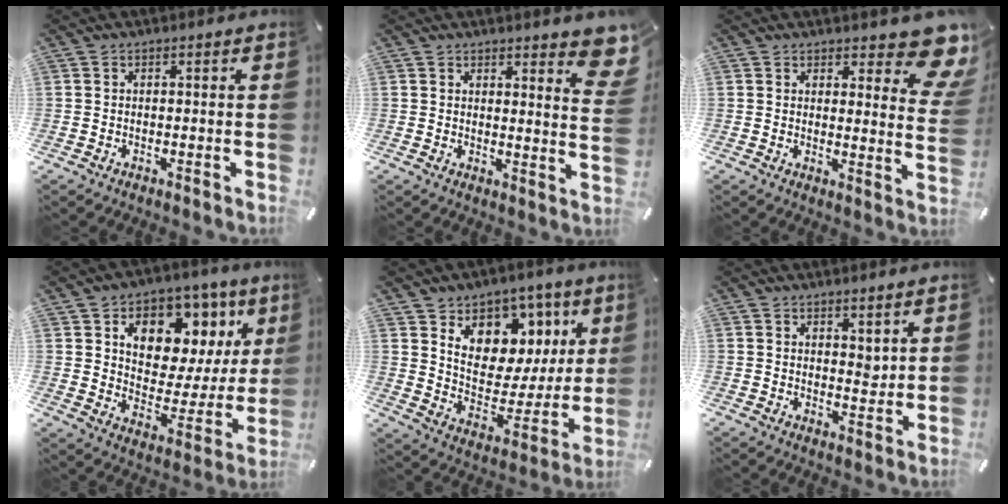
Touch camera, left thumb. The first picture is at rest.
{"total": 6.5, "force": [5.0, 2.1, 3.6], "torque": [-0.029, -0.042, 0.082]}
{"total": 9.7, "force": [6.9, 4.2, 5.4], "torque": [-0.051, -0.057, 0.119]}
{"total": 12.5, "force": [7.0, 8.6, 5.9], "torque": [-0.077, -0.061, 0.122]}
{"total": 11.5, "force": [5.9, 9.3, 3.4], "torque": [-0.034, -0.073, 0.105]}
{"total": 3.0, "force": [2.2, 1.9, 1.0], "torque": [0.001, -0.015, 0.036]}